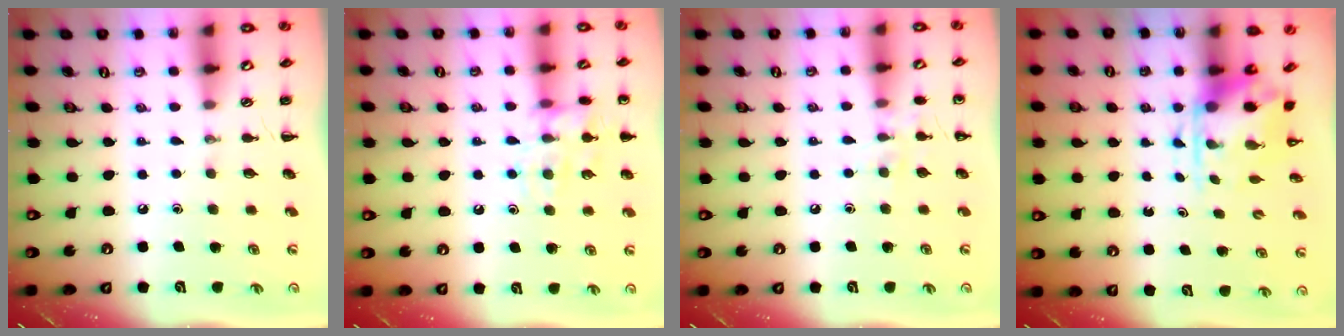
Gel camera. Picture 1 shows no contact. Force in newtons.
{"total": 12.1, "press": 12.1, "slide": 0.7}
{"total": 6.8, "press": 6.6, "slide": 1.9}
{"total": 3.9, "press": 3.8, "slide": 0.9}